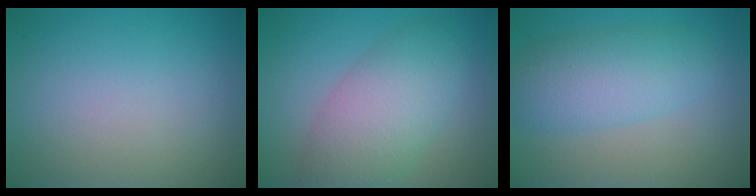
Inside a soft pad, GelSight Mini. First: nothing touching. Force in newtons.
{"total": 6.1, "press": 6.1, "slide": 0.3}
{"total": 4.9, "press": 4.9, "slide": 0.2}